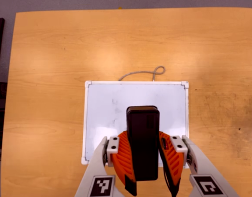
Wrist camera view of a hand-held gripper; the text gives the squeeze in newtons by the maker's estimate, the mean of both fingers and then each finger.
{"total": 7.6, "left": 6.9, "right": 8.2}